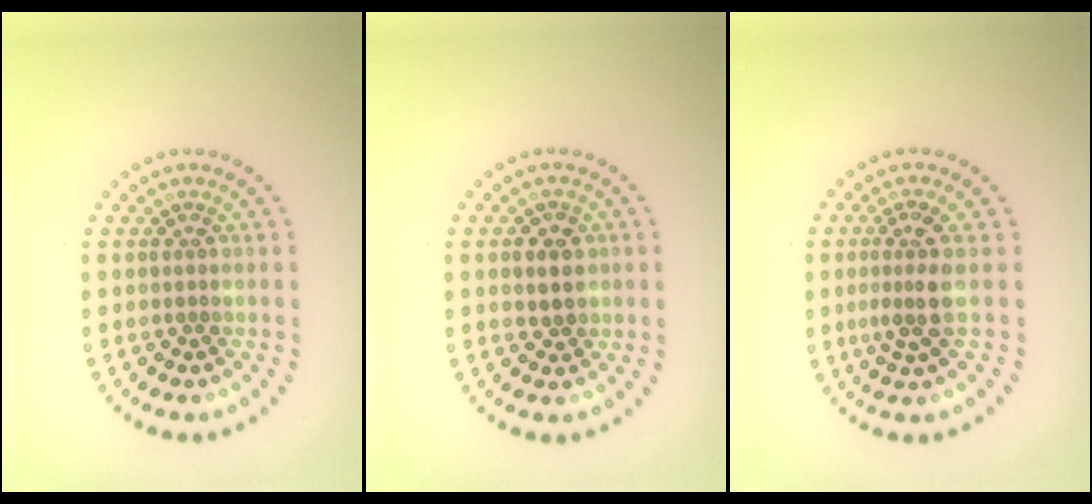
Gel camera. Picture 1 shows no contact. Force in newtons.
{"total": 2.4, "press": 2.3, "slide": 0.6}
{"total": 2.7, "press": 2.2, "slide": 1.7}